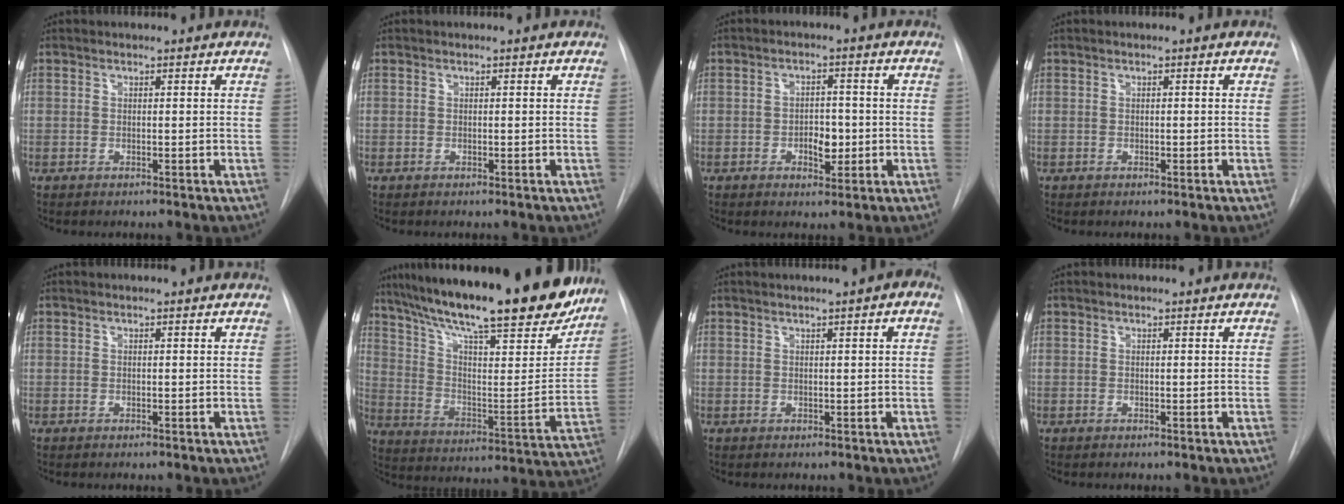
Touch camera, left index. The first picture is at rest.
{"total": 0.0}
{"total": 4.1, "force": [-1.0, 2.3, 3.2], "torque": [-0.042, 0.005, -0.010]}
{"total": 0.0}
{"total": 0.0}
{"total": 29.6, "force": [23.9, 5.0, 16.8], "torque": [-0.275, -0.027, 0.340]}
{"total": 2.6, "force": [1.0, 0.2, 2.4], "torque": [-0.036, 0.010, 0.014]}
{"total": 0.0}